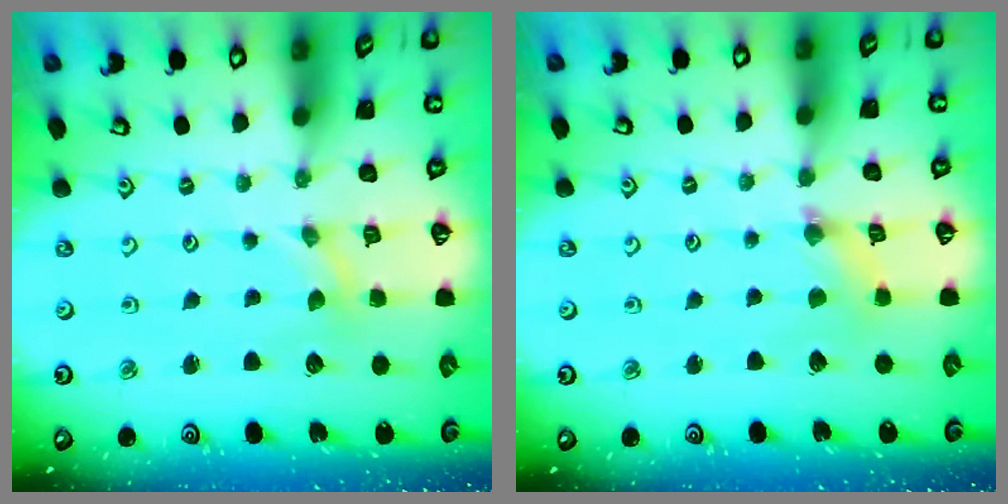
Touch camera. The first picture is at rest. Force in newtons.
{"total": 1.5, "press": 1.5, "slide": 0.3}